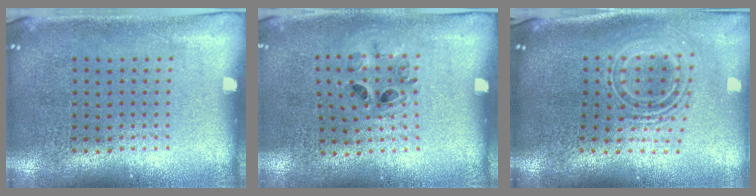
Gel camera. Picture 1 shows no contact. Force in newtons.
{"total": 0.9, "press": 0.9, "slide": 0.3}
{"total": 2.3, "press": 1.7, "slide": 1.6}